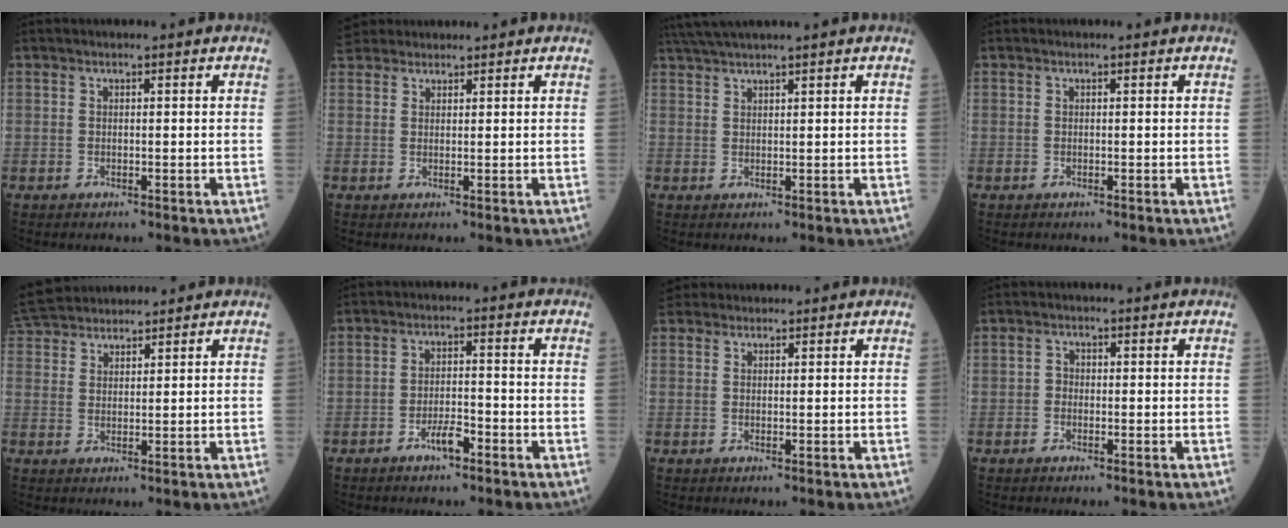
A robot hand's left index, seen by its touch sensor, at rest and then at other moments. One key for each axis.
{"total": 4.7, "fx": 4.3, "fy": 1.7, "fz": 0.7, "tx": -0.018, "ty": 0.029, "tz": 0.081}
{"total": 5.2, "fx": 4.5, "fy": -1.0, "fz": 2.6, "tx": -0.050, "ty": 0.027, "tz": 0.087}
{"total": 0.0}
{"total": 9.4, "fx": 8.7, "fy": 2.3, "fz": 2.8, "tx": -0.061, "ty": 0.042, "tz": 0.161}
{"total": 3.4, "fx": -2.3, "fy": 0.8, "fz": 2.3, "tx": -0.043, "ty": 0.002, "tz": -0.044}
{"total": 2.8, "fx": 2.6, "fy": 1.2, "fz": 0.2, "tx": -0.005, "ty": 0.027, "tz": 0.044}
{"total": 1.7, "fx": -0.5, "fy": 1.4, "fz": 0.7, "tx": -0.008, "ty": 0.005, "tz": -0.015}